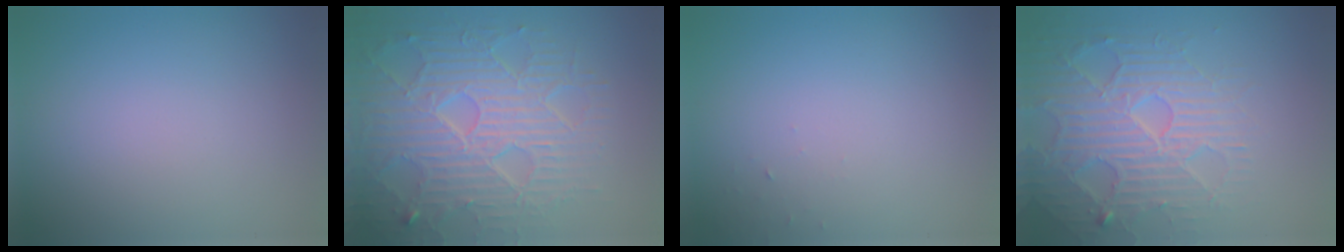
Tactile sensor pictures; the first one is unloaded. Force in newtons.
{"total": 8.2, "press": 6.0, "slide": 5.6}
{"total": 0.6, "press": 0.6, "slide": 0.1}
{"total": 4.9, "press": 4.8, "slide": 1.0}